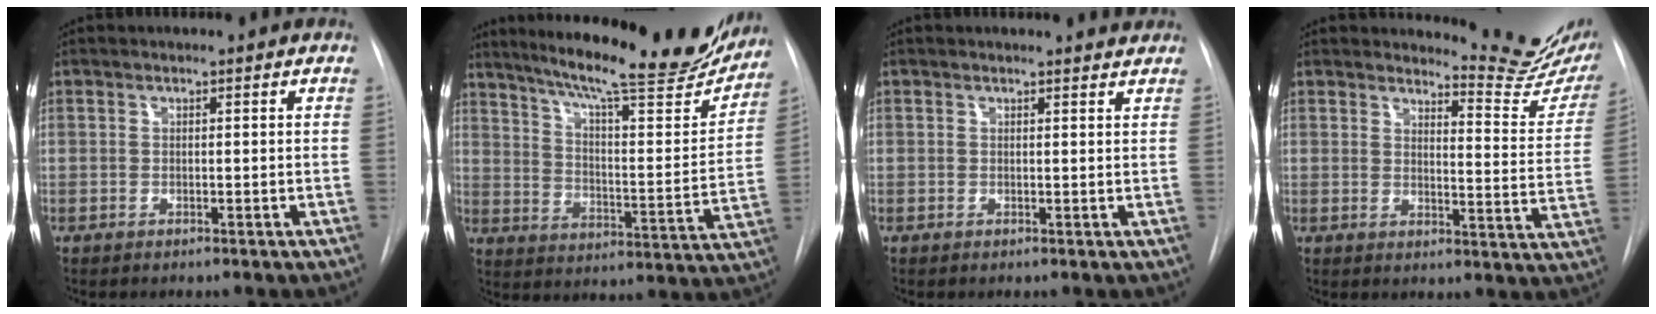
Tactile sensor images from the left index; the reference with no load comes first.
{"total": 23.9, "force": [20.6, 2.8, 11.7], "torque": [-0.183, -0.053, 0.277]}
{"total": 2.2, "force": [2.2, 0.2, 0.2], "torque": [-0.009, -0.001, 0.013]}
{"total": 11.0, "force": [10.7, 0.7, 2.6], "torque": [-0.023, -0.092, 0.109]}